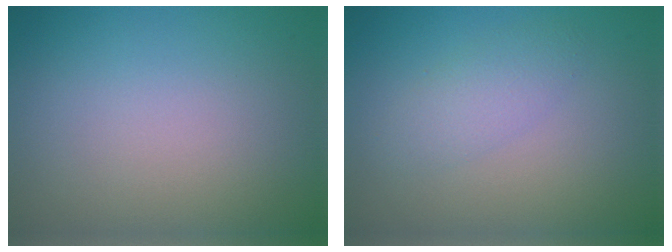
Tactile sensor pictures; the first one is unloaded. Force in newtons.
{"total": 2.0, "press": 2.0, "slide": 0.0}